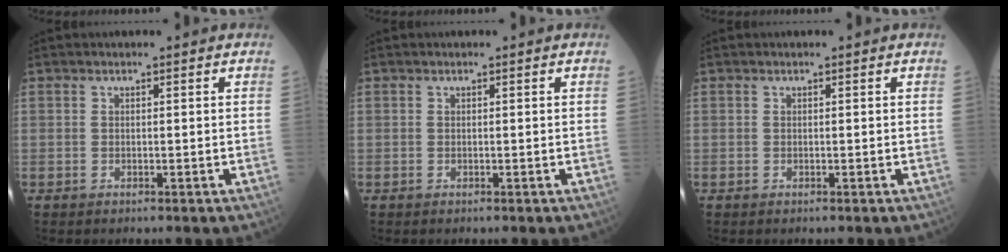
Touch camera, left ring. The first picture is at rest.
{"total": 0.0}
{"total": 0.0}